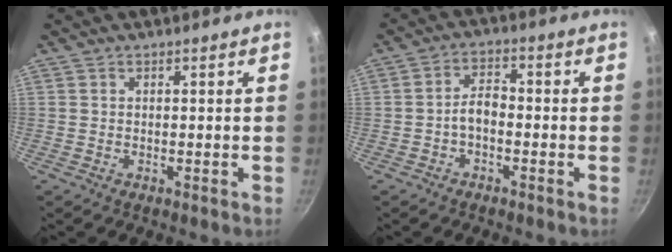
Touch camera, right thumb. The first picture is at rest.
{"total": 4.0, "force": [-1.6, 2.2, 3.0], "torque": [-0.045, 0.027, -0.034]}